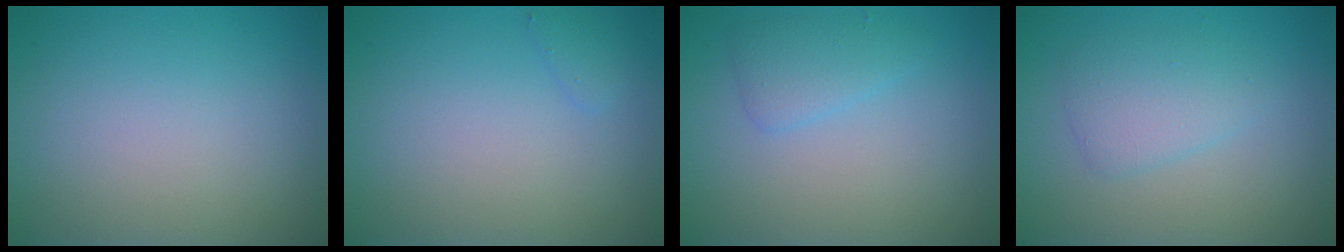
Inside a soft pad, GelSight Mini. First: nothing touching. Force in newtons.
{"total": 0.8, "press": 0.8, "slide": 0.1}
{"total": 1.9, "press": 1.9, "slide": 0.0}
{"total": 2.6, "press": 2.6, "slide": 0.1}